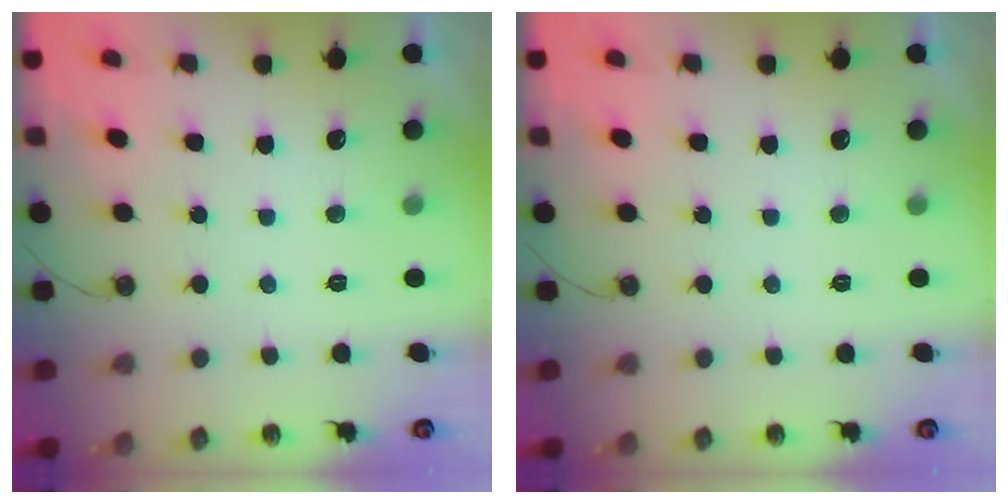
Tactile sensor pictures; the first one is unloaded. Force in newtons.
{"total": 0.0}